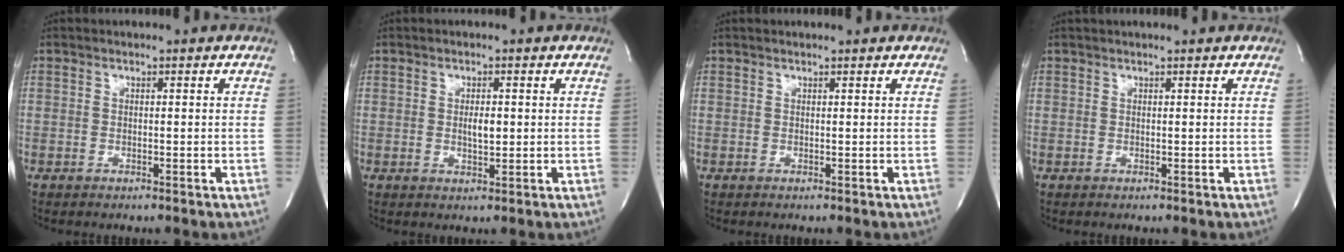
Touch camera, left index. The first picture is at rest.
{"total": 2.3, "force": [0.3, 0.7, 2.2], "torque": [-0.038, -0.002, 0.006]}
{"total": 1.9, "force": [1.8, 0.1, 0.6], "torque": [-0.013, 0.015, 0.021]}
{"total": 3.0, "force": [2.8, 0.1, 1.1], "torque": [-0.012, 0.025, 0.035]}